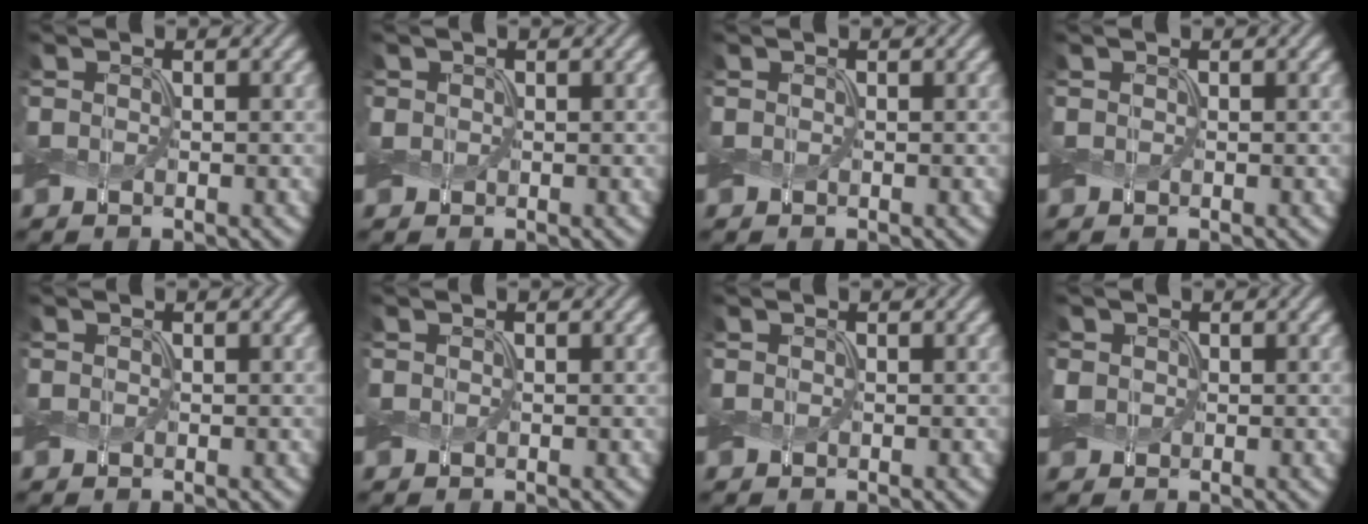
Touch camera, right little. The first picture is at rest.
{"total": 0.6, "force": [0.2, 0.6, 0.1], "torque": [0.000, 0.002, 0.002]}
{"total": 0.0}
{"total": 0.0}
{"total": 0.0}
{"total": 0.0}
{"total": 0.0}
{"total": 1.2, "force": [0.3, 1.1, 0.4], "torque": [-0.011, 0.003, 0.003]}